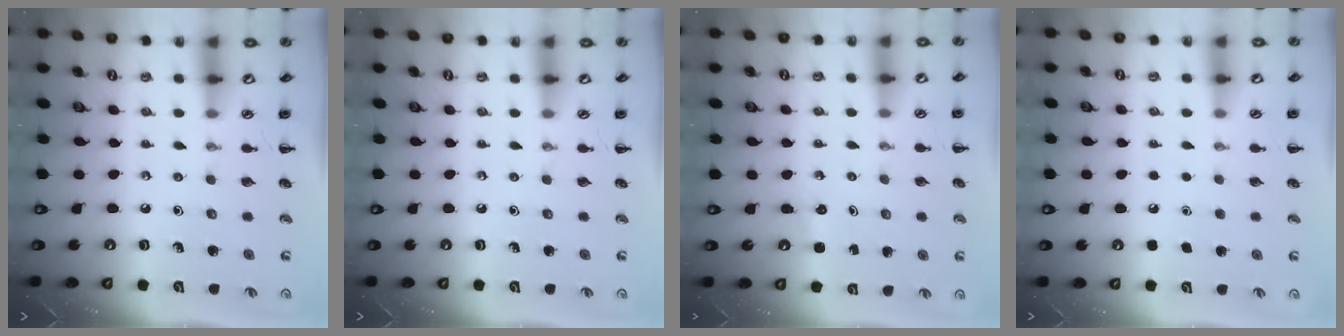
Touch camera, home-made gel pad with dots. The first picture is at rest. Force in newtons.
{"total": 0.0}
{"total": 2.4, "press": 2.3, "slide": 0.7}
{"total": 1.8, "press": 1.8, "slide": 0.1}